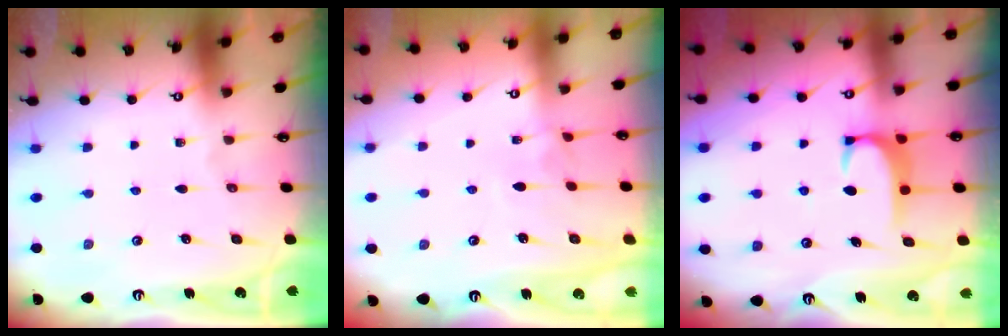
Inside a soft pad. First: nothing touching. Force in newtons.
{"total": 2.8, "press": 2.8, "slide": 0.4}
{"total": 2.2, "press": 2.1, "slide": 0.5}